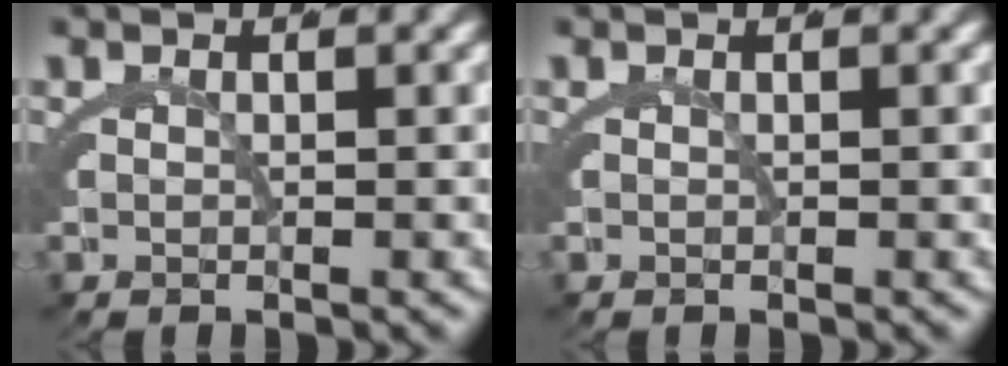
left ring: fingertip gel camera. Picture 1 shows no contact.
{"total": 0.0}